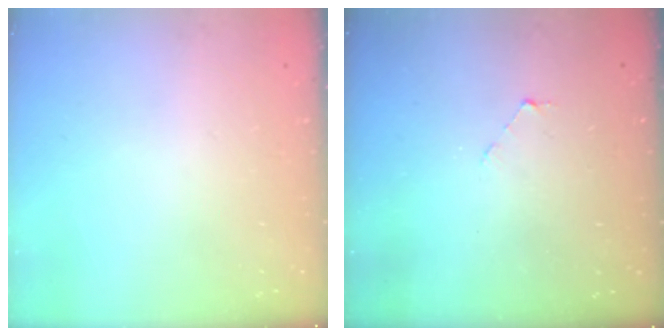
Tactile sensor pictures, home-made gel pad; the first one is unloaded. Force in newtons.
{"total": 2.8, "press": 2.8, "slide": 0.2}